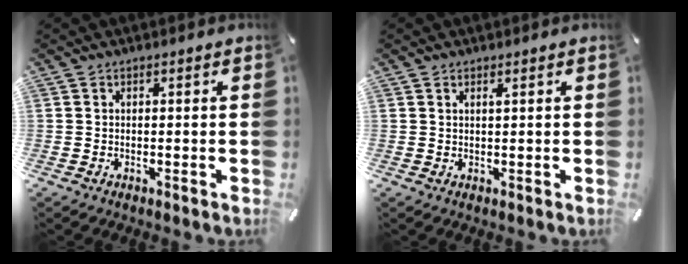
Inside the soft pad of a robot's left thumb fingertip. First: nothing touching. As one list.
[{"total": 0.8, "force": [0.6, 0.0, 0.5], "torque": [-0.010, -0.001, 0.011]}]